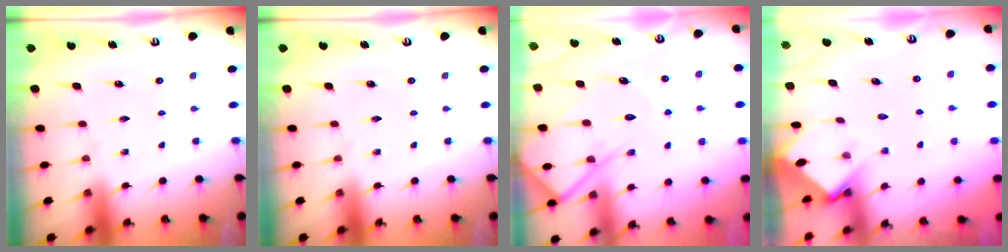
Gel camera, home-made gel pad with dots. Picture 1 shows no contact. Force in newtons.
{"total": 0.0}
{"total": 12.1, "press": 12.0, "slide": 1.4}
{"total": 3.6, "press": 3.6, "slide": 0.2}